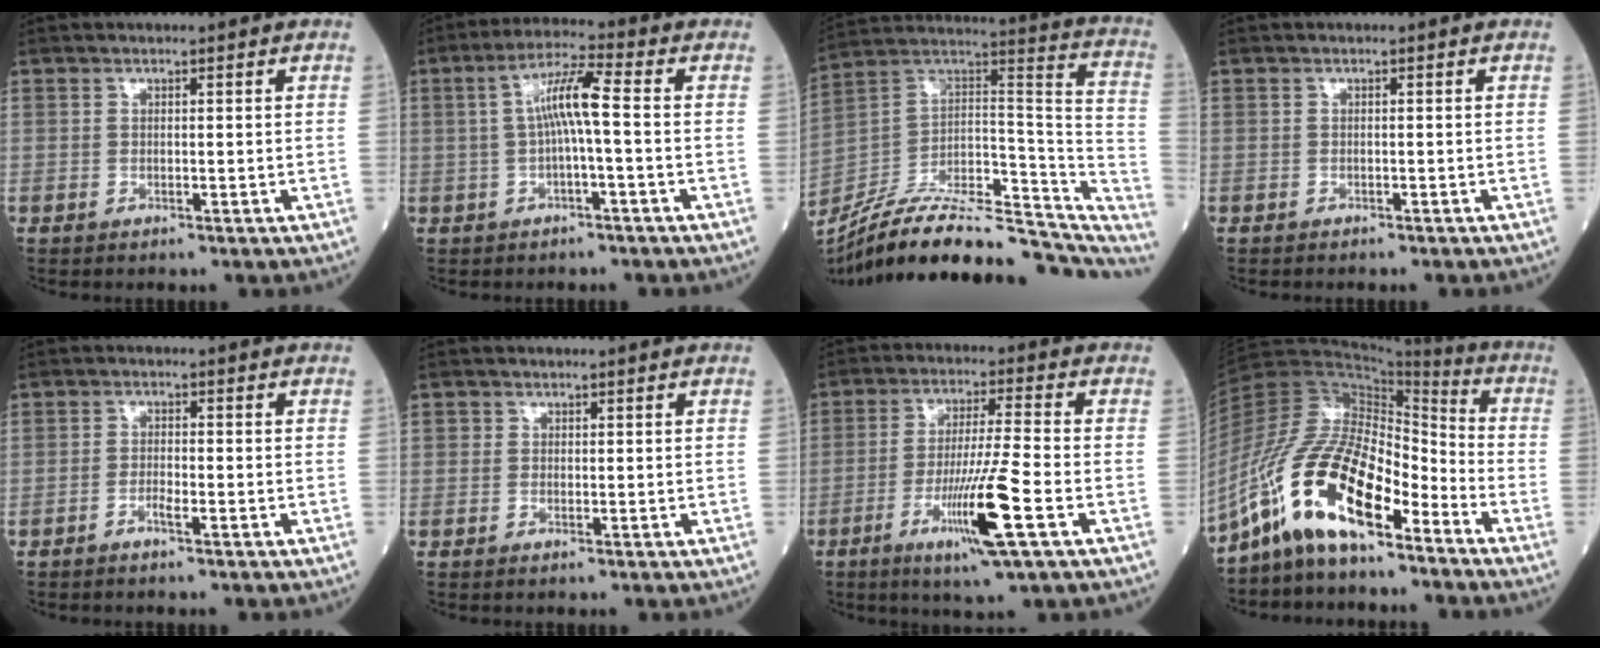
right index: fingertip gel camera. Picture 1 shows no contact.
{"total": 6.4, "force": [0.0, 0.3, 6.4], "torque": [-0.119, 0.021, -0.001]}
{"total": 28.5, "force": [-23.1, 8.1, 14.5], "torque": [-0.203, 0.025, -0.351]}
{"total": 0.8, "force": [-0.7, 0.2, 0.2], "torque": [-0.008, 0.000, -0.012]}
{"total": 1.7, "force": [-1.2, 0.2, 1.2], "torque": [-0.022, 0.003, -0.023]}
{"total": 0.6, "force": [0.0, 0.6, 0.0], "torque": [0.003, 0.003, -0.003]}
{"total": 11.3, "force": [-4.5, -0.8, 10.3], "torque": [-0.195, -0.021, -0.079]}
{"total": 15.7, "force": [-9.6, 5.2, 11.2], "torque": [-0.233, 0.018, -0.181]}